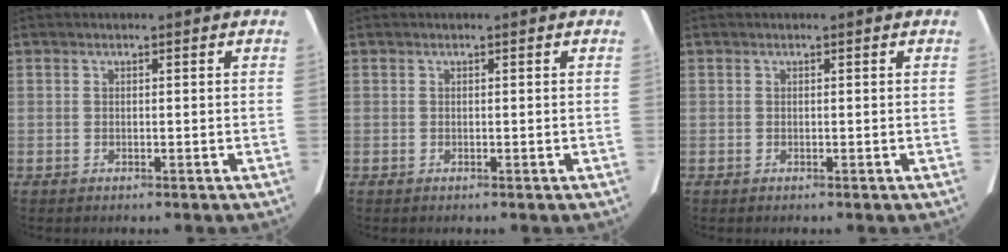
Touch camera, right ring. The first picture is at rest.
{"total": 0.0}
{"total": 0.0}